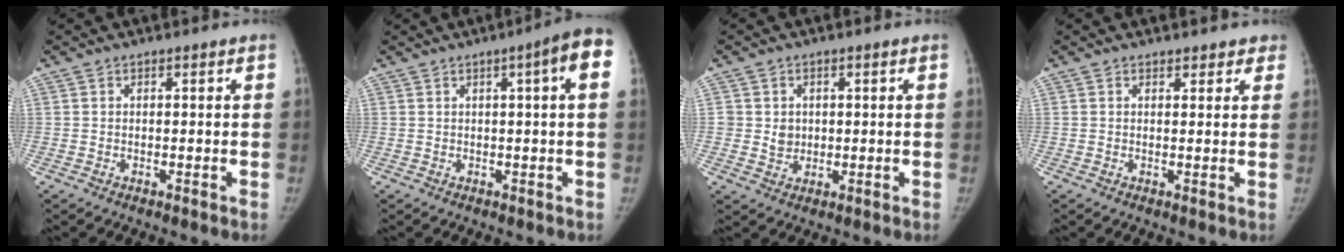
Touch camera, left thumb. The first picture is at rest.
{"total": 6.7, "force": [1.7, 0.4, 6.5], "torque": [-0.085, 0.014, 0.017]}
{"total": 3.3, "force": [0.5, 3.1, 1.1], "torque": [0.000, -0.001, 0.012]}
{"total": 2.9, "force": [2.4, 1.5, 0.6], "torque": [0.030, -0.007, 0.022]}